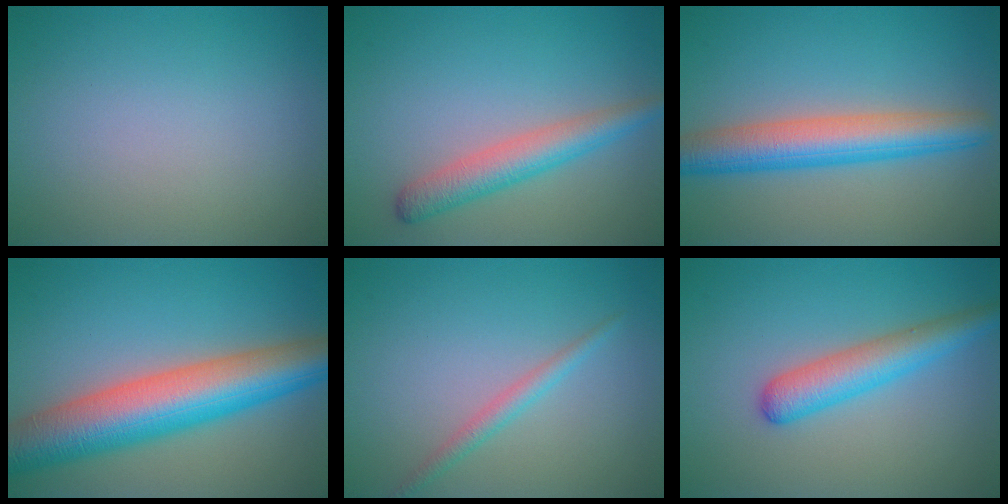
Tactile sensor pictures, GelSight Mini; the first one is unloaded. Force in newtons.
{"total": 3.7, "press": 3.7, "slide": 0.1}
{"total": 6.3, "press": 6.3, "slide": 0.2}
{"total": 10.7, "press": 10.7, "slide": 0.3}
{"total": 1.6, "press": 1.6, "slide": 0.1}
{"total": 4.1, "press": 4.1, "slide": 0.1}